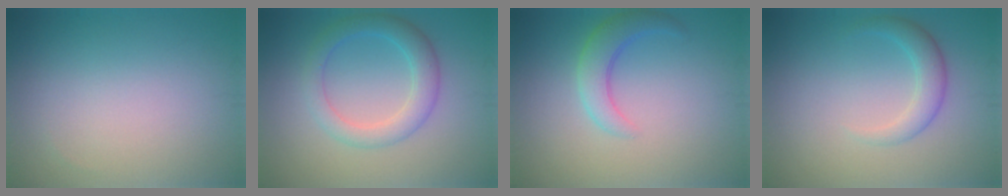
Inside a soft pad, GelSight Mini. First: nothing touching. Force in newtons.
{"total": 3.8, "press": 3.8, "slide": 0.1}
{"total": 3.2, "press": 3.2, "slide": 0.2}
{"total": 2.5, "press": 2.5, "slide": 0.1}